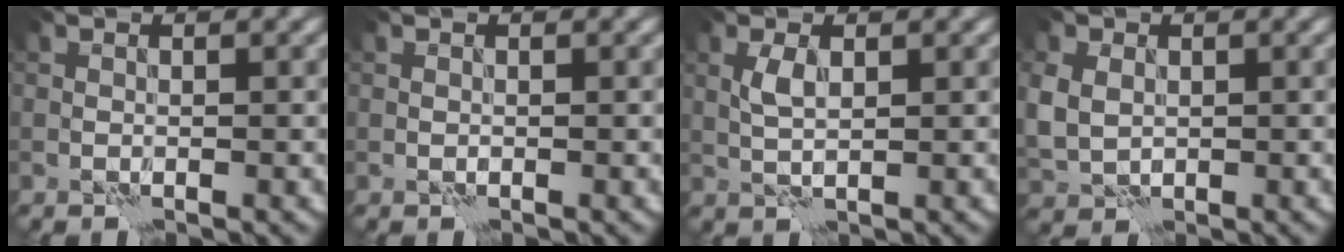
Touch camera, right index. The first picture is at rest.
{"total": 0.0}
{"total": 1.8, "force": [0.5, 0.6, 1.6], "torque": [-0.037, 0.005, 0.011]}
{"total": 3.6, "force": [0.3, 2.9, 2.1], "torque": [-0.058, -0.003, 0.010]}